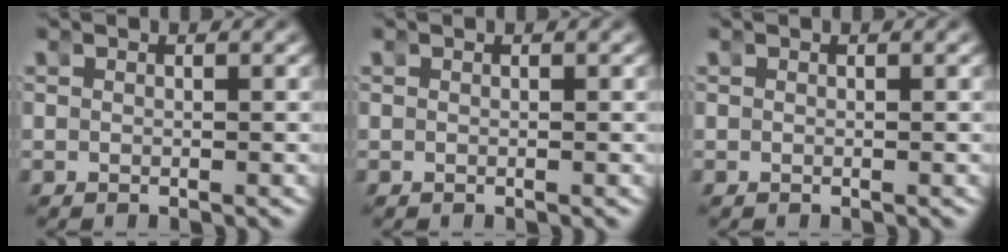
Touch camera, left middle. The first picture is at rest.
{"total": 0.0}
{"total": 0.0}